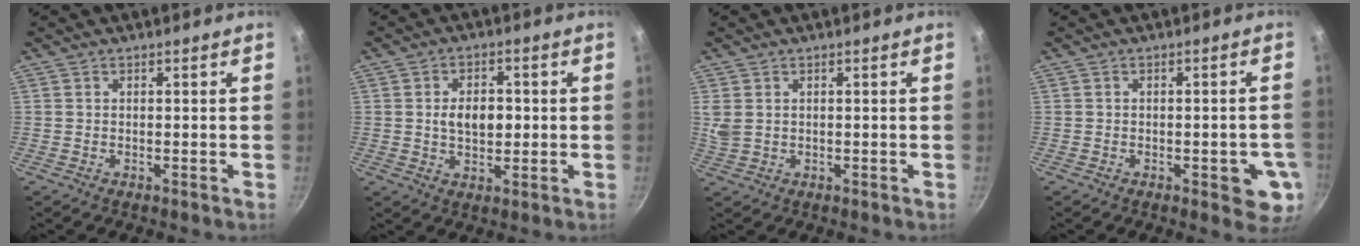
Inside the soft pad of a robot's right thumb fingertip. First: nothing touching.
{"total": 6.8, "force": [0.3, 4.4, 5.2], "torque": [-0.065, 0.005, 0.001]}
{"total": 2.3, "force": [0.6, 1.7, 1.5], "torque": [-0.028, 0.000, 0.017]}
{"total": 6.8, "force": [-2.0, 2.8, 5.9], "torque": [-0.051, 0.002, -0.023]}